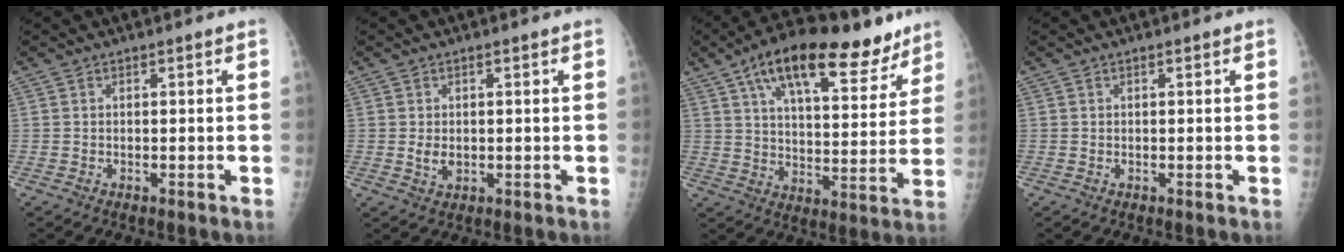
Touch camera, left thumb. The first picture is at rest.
{"total": 2.6, "force": [0.0, 1.7, 1.9], "torque": [-0.028, -0.005, 0.006]}
{"total": 22.2, "force": [14.3, 8.7, 14.5], "torque": [-0.187, -0.033, 0.221]}
{"total": 0.0}